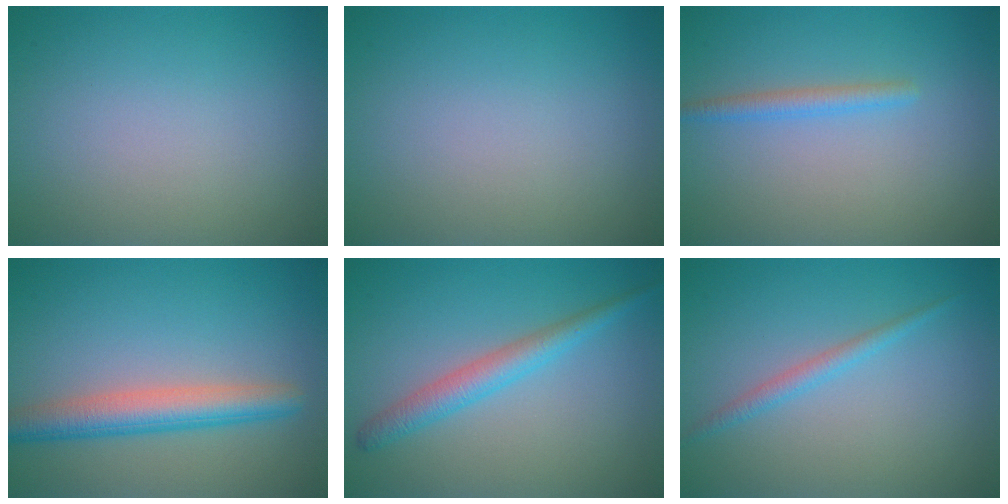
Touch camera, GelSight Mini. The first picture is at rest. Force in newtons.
{"total": 0.0}
{"total": 1.7, "press": 1.7, "slide": 0.1}
{"total": 4.5, "press": 4.5, "slide": 0.1}
{"total": 2.9, "press": 2.9, "slide": 0.0}
{"total": 1.5, "press": 1.5, "slide": 0.1}